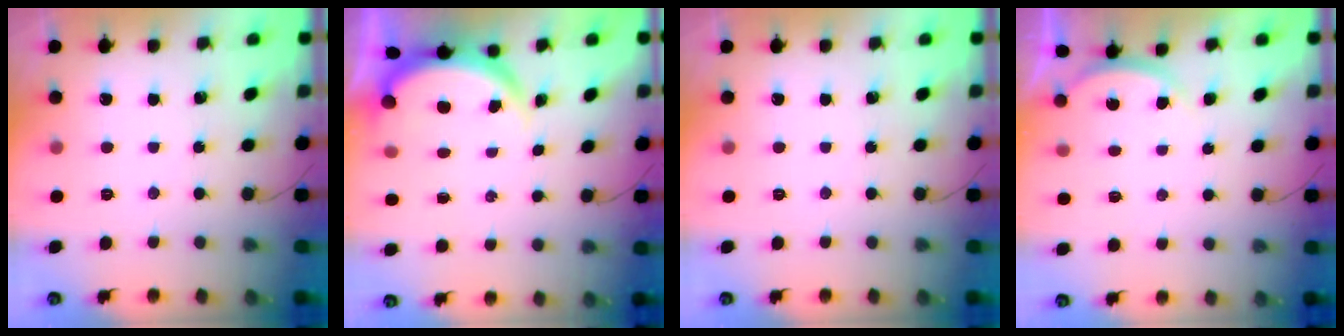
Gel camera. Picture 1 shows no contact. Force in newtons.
{"total": 3.9, "press": 3.9, "slide": 0.2}
{"total": 0.0}
{"total": 3.2, "press": 3.2, "slide": 0.6}